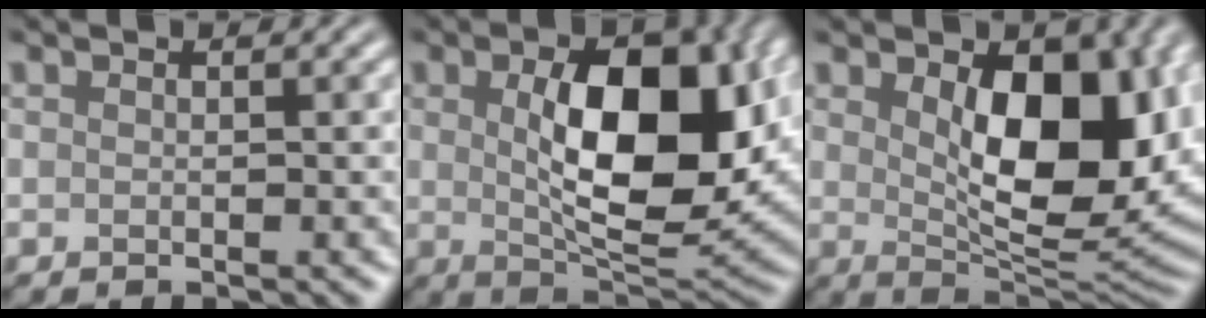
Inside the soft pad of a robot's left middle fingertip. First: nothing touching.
{"total": 10.9, "force": [1.2, 5.2, 9.5], "torque": [-0.144, -0.003, 0.027]}
{"total": 11.2, "force": [1.8, 5.8, 9.4], "torque": [-0.135, -0.010, 0.037]}